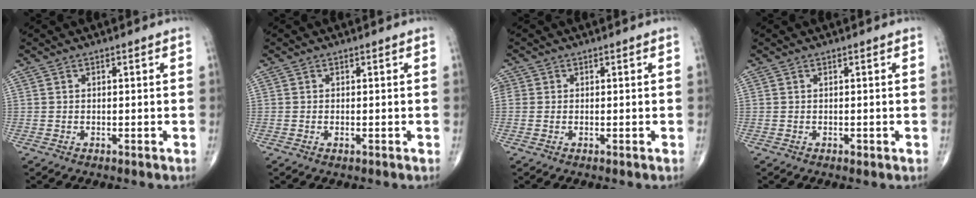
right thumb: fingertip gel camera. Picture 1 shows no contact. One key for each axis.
{"total": 0.6, "fx": -0.2, "fy": 0.2, "fz": 0.6, "tx": -0.010, "ty": -0.002, "tz": -0.004}
{"total": 1.7, "fx": 0.2, "fy": 1.6, "fz": 0.5, "tx": 0.001, "ty": 0.005, "tz": 0.002}
{"total": 0.5, "fx": -0.2, "fy": 0.3, "fz": 0.4, "tx": -0.003, "ty": 0.000, "tz": -0.003}